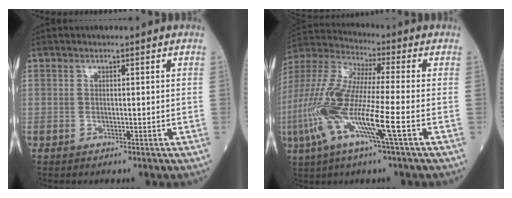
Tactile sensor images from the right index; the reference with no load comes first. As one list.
[{"total": 16.2, "force": [-4.8, 0.9, 15.4], "torque": [-0.341, -0.016, -0.103]}]